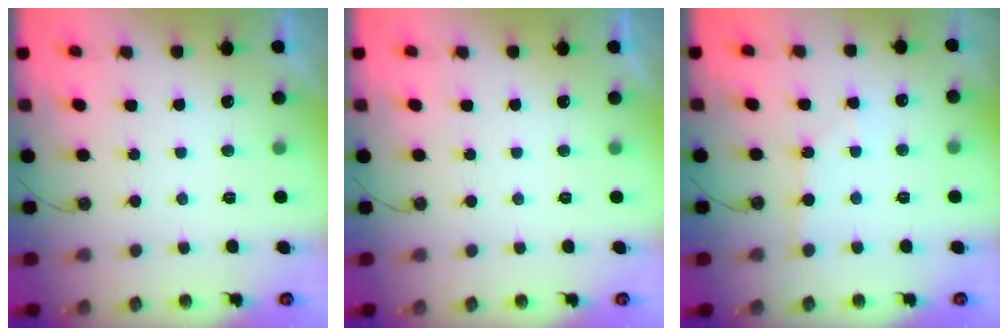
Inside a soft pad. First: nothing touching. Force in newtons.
{"total": 0.0}
{"total": 2.3, "press": 2.3, "slide": 0.4}